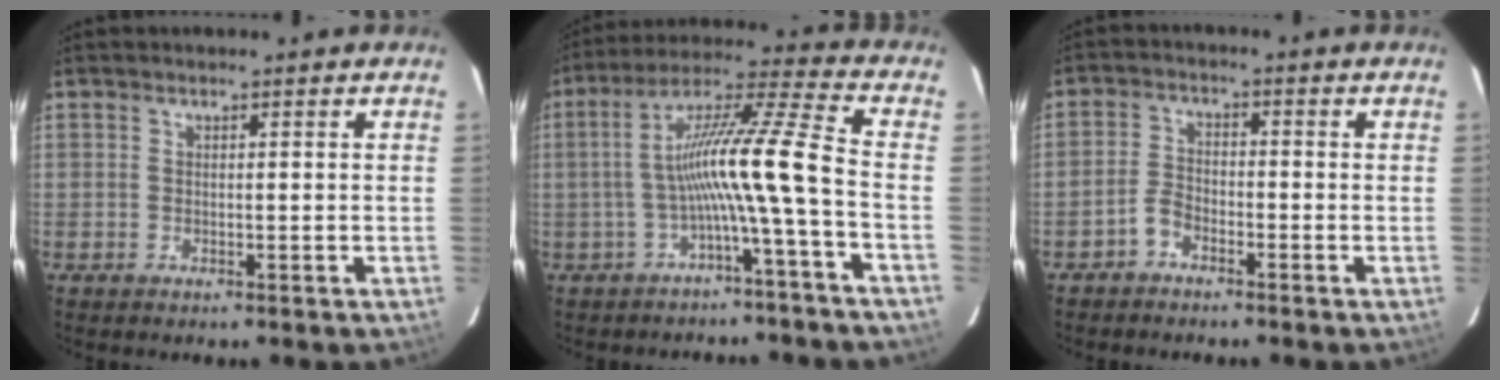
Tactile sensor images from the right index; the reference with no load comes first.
{"total": 11.1, "force": [-2.7, -1.6, 10.6], "torque": [-0.186, 0.032, -0.049]}
{"total": 2.8, "force": [-2.0, 1.5, 1.3], "torque": [-0.029, 0.005, -0.038]}